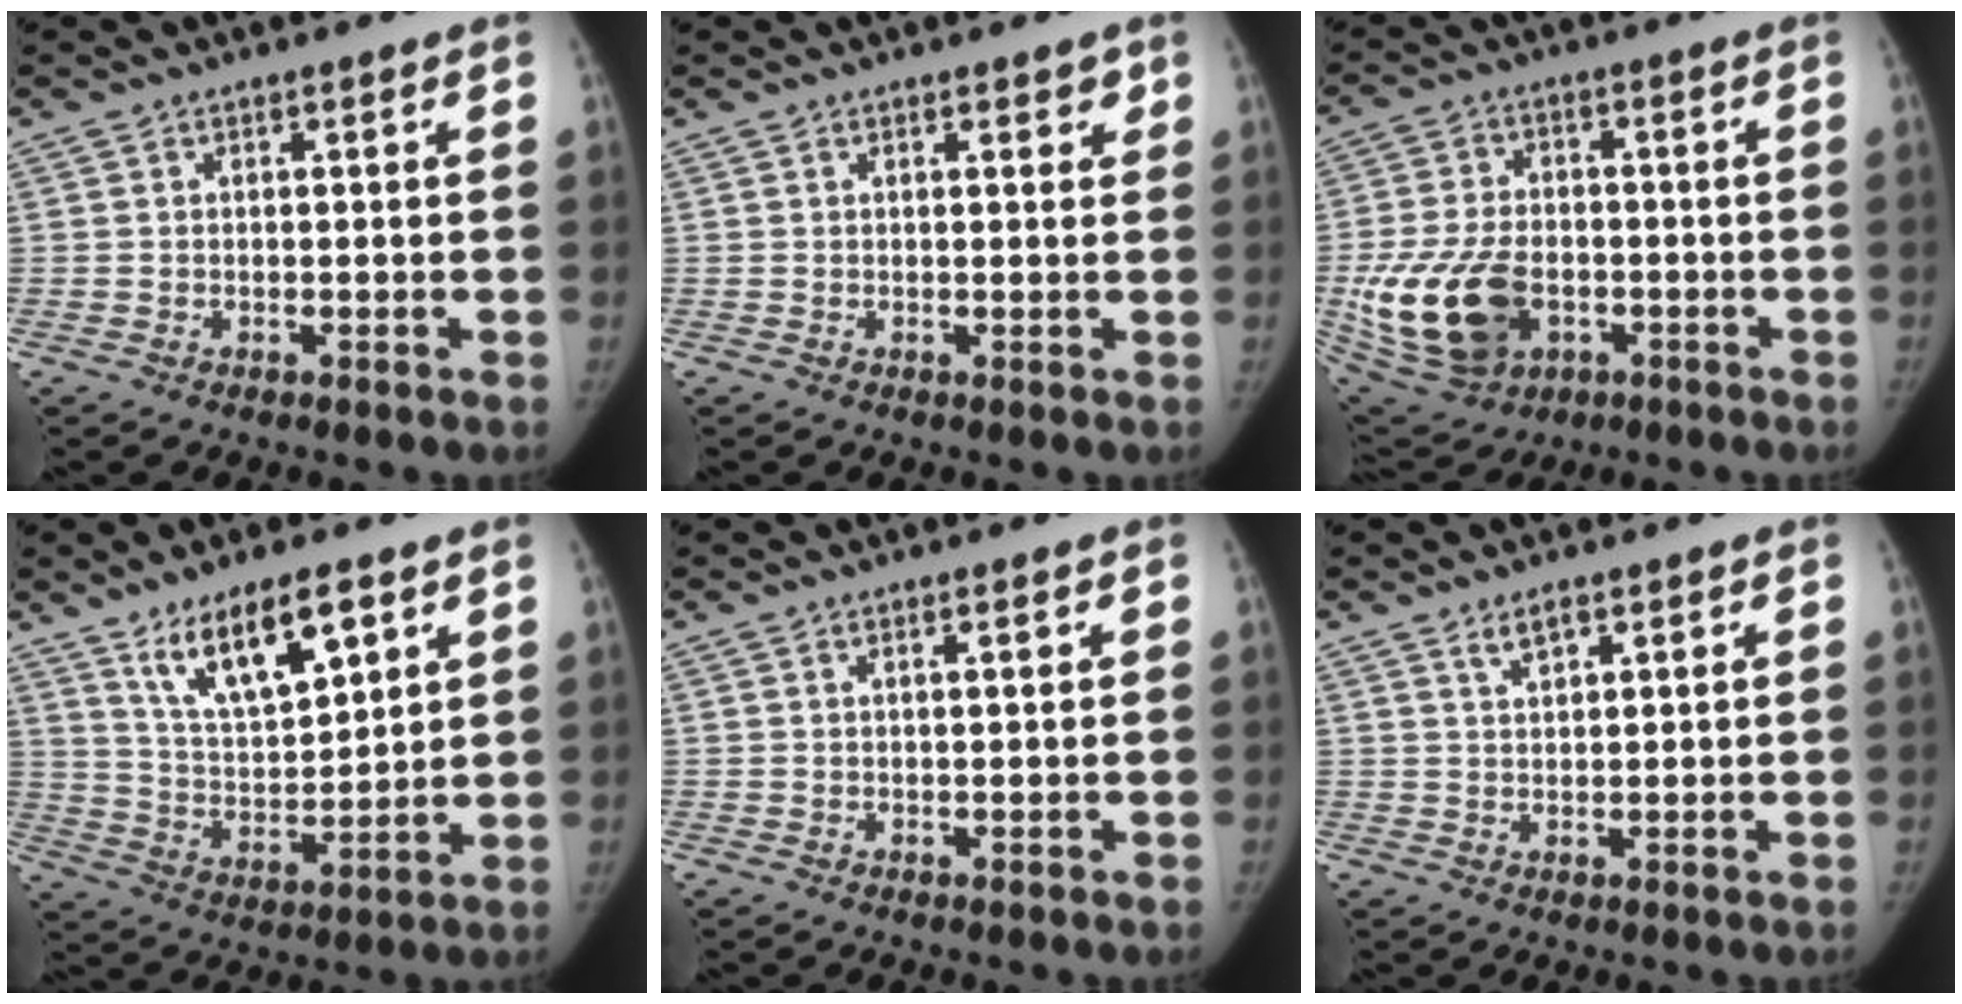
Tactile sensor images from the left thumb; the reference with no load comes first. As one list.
[{"total": 1.7, "force": [1.0, 0.7, 1.2], "torque": [-0.007, -0.003, 0.010]}, {"total": 17.1, "force": [-4.0, 11.5, 12.0], "torque": [-0.234, 0.004, -0.055]}, {"total": 13.1, "force": [7.6, 4.8, 9.6], "torque": [-0.144, -0.041, 0.146]}, {"total": 1.1, "force": [0.5, 0.1, 1.0], "torque": [-0.017, 0.002, 0.008]}, {"total": 2.5, "force": [1.7, 0.9, 1.6], "torque": [-0.027, -0.007, 0.036]}]